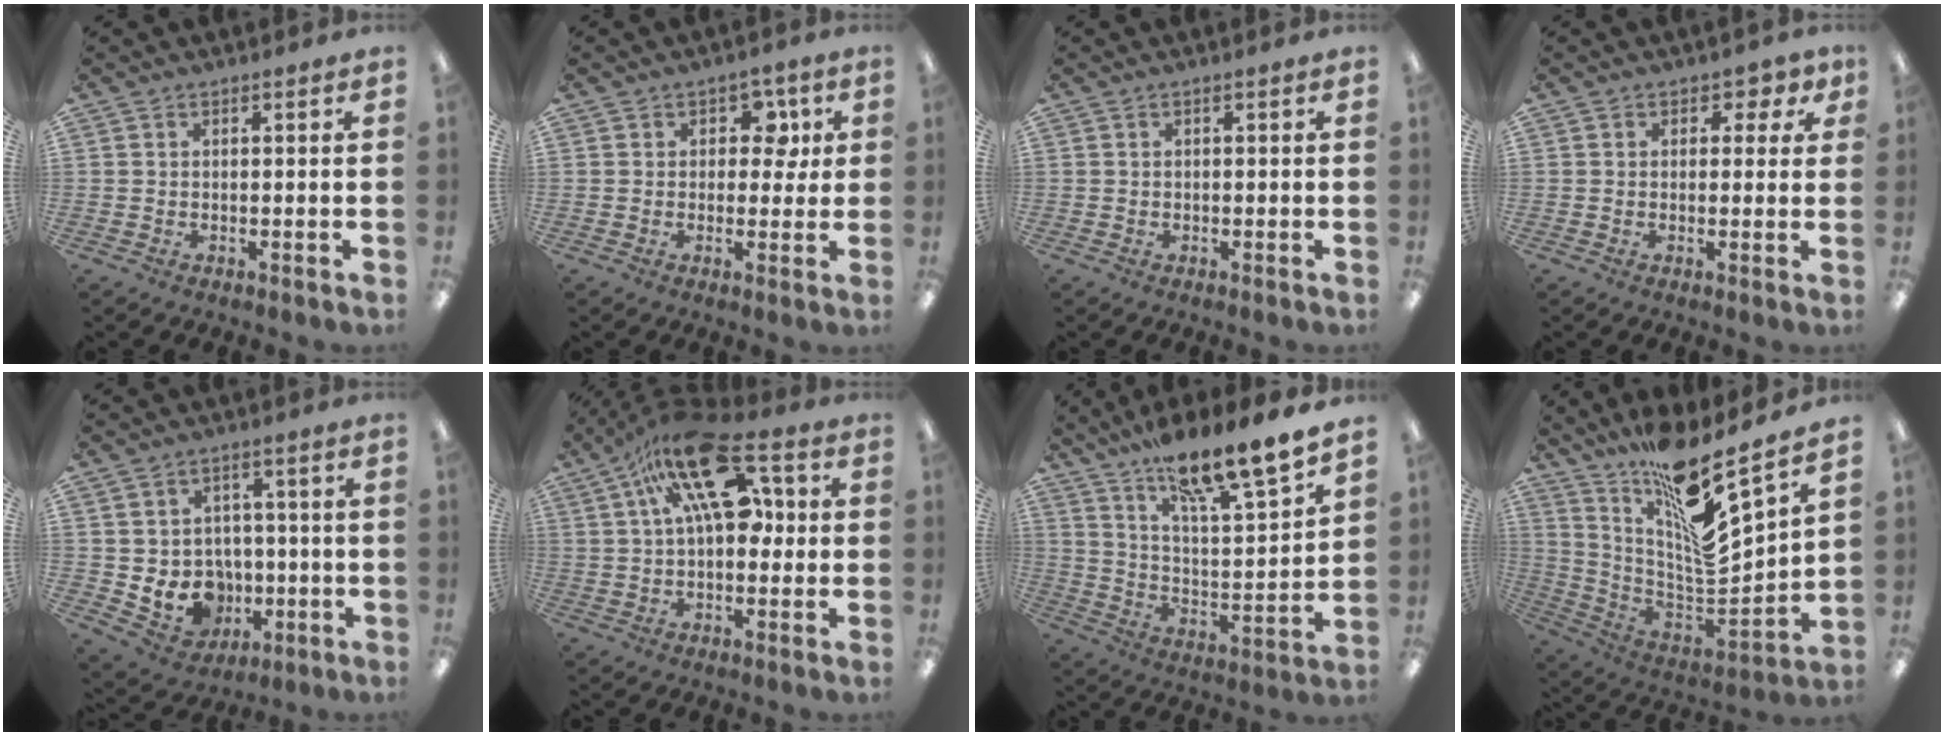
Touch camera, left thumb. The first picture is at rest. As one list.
[{"total": 5.9, "force": [2.1, 4.4, 3.4], "torque": [-0.037, 0.002, 0.029]}, {"total": 0.0}, {"total": 2.8, "force": [0.8, 2.3, 1.3], "torque": [-0.003, -0.001, 0.009]}, {"total": 9.3, "force": [-1.7, 8.5, 3.3], "torque": [-0.071, 0.012, -0.016]}, {"total": 19.7, "force": [7.8, 9.7, 15.2], "torque": [-0.260, -0.033, 0.128]}, {"total": 16.5, "force": [13.9, 1.7, 8.8], "torque": [-0.147, -0.098, 0.228]}, {"total": 17.0, "force": [13.1, 1.6, 10.7], "torque": [-0.180, -0.123, 0.213]}]